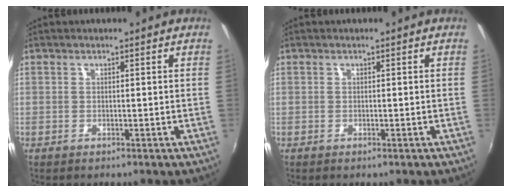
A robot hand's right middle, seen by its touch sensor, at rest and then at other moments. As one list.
[{"total": 0.0}]